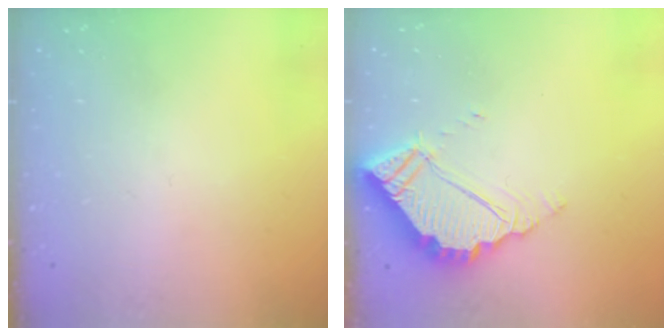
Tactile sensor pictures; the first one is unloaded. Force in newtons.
{"total": 5.1, "press": 5.1, "slide": 0.4}